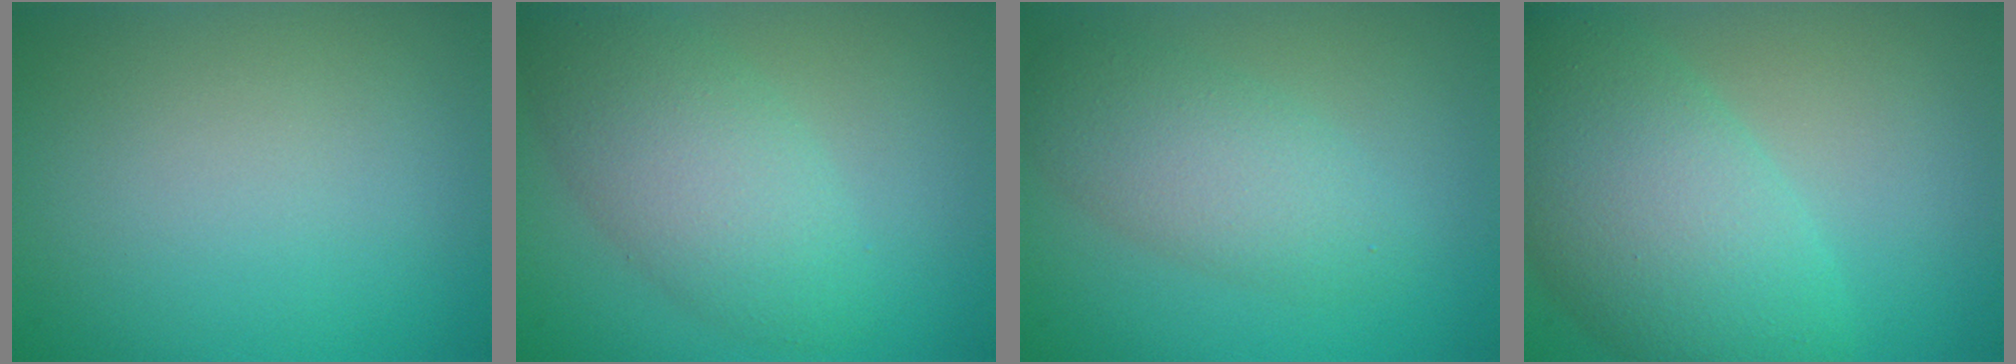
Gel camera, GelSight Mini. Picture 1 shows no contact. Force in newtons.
{"total": 5.2, "press": 5.2, "slide": 0.2}
{"total": 4.1, "press": 4.1, "slide": 0.1}
{"total": 8.3, "press": 8.3, "slide": 0.2}